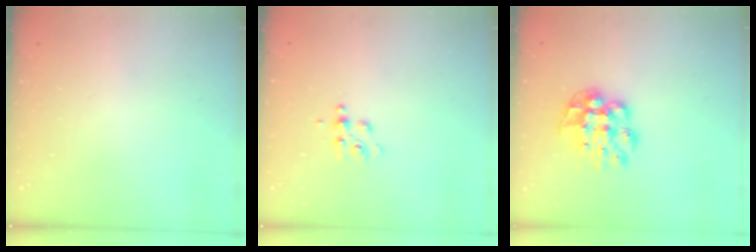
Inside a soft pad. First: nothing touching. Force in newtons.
{"total": 5.6, "press": 5.5, "slide": 0.8}
{"total": 11.0, "press": 11.0, "slide": 1.0}